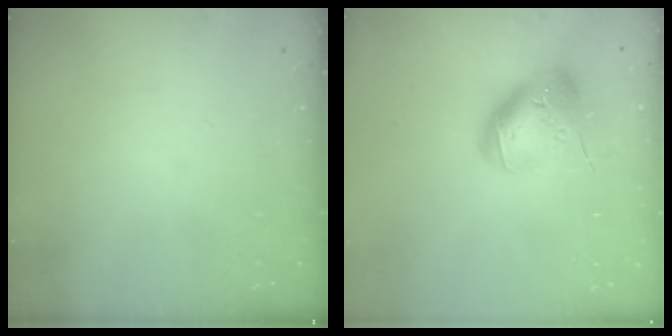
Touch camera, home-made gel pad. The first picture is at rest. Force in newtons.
{"total": 15.8, "press": 15.7, "slide": 2.4}